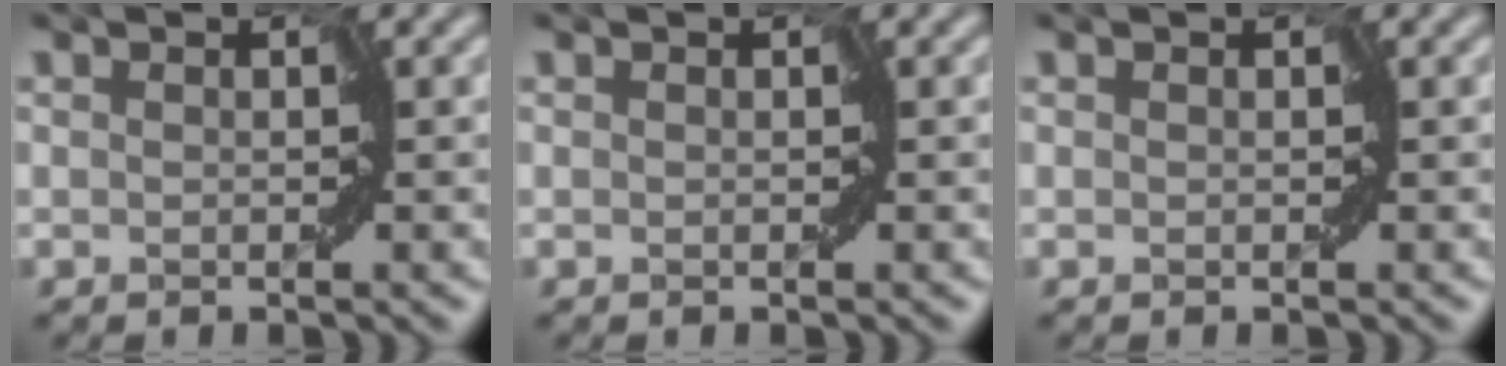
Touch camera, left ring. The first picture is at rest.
{"total": 0.0}
{"total": 0.0}